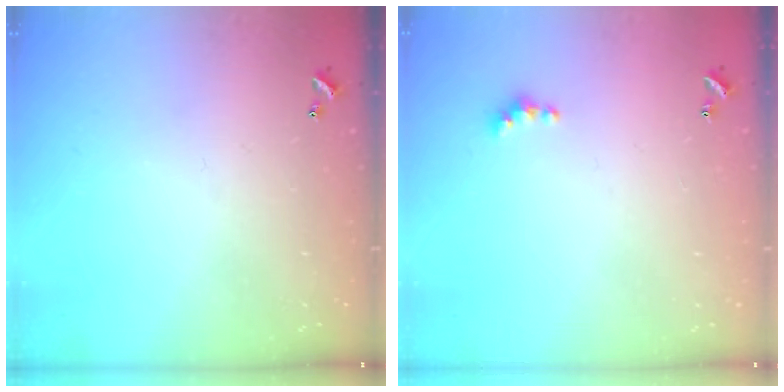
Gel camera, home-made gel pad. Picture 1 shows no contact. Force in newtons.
{"total": 2.8, "press": 2.8, "slide": 0.5}